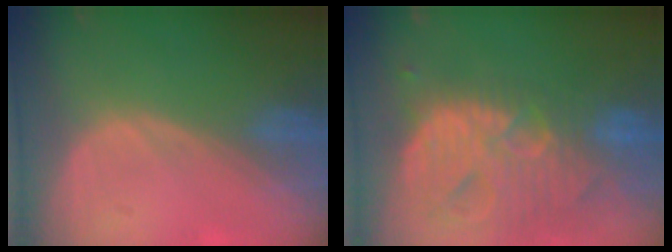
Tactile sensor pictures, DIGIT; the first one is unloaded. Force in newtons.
{"total": 13.8, "press": 11.6, "slide": 7.4}